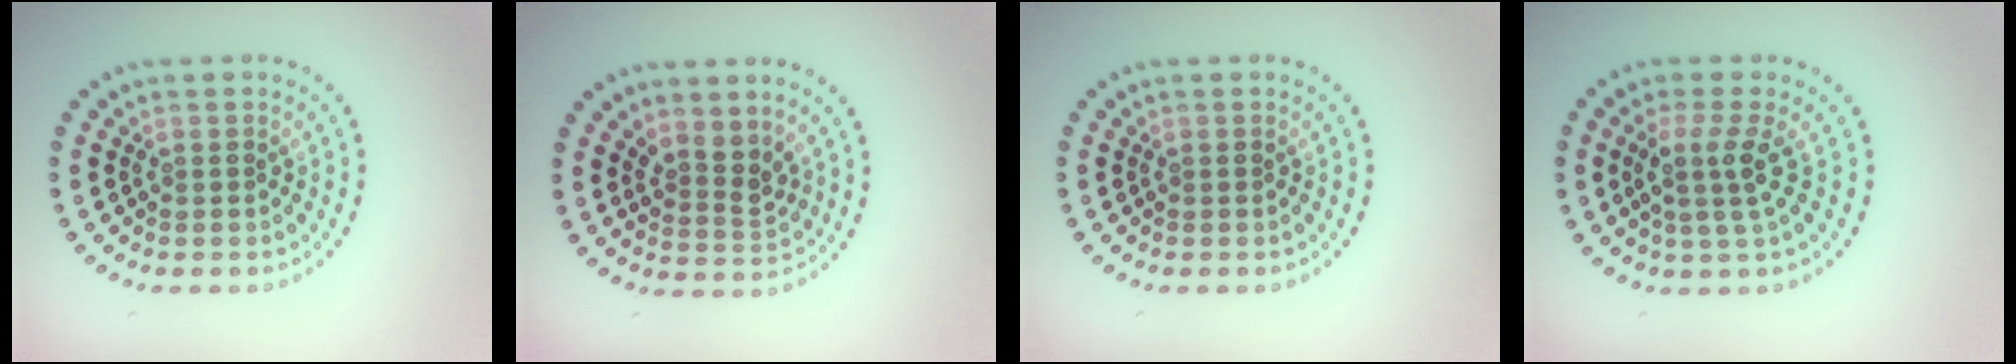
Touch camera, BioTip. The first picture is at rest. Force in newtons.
{"total": 2.4, "press": 1.8, "slide": 1.6}
{"total": 0.0}
{"total": 2.8, "press": 2.1, "slide": 1.8}